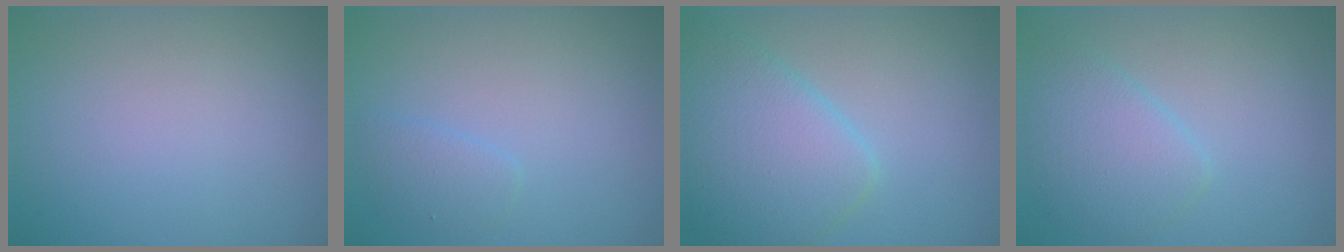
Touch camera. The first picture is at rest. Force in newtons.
{"total": 1.4, "press": 1.4, "slide": 0.1}
{"total": 6.1, "press": 6.1, "slide": 0.2}
{"total": 3.6, "press": 3.6, "slide": 0.1}